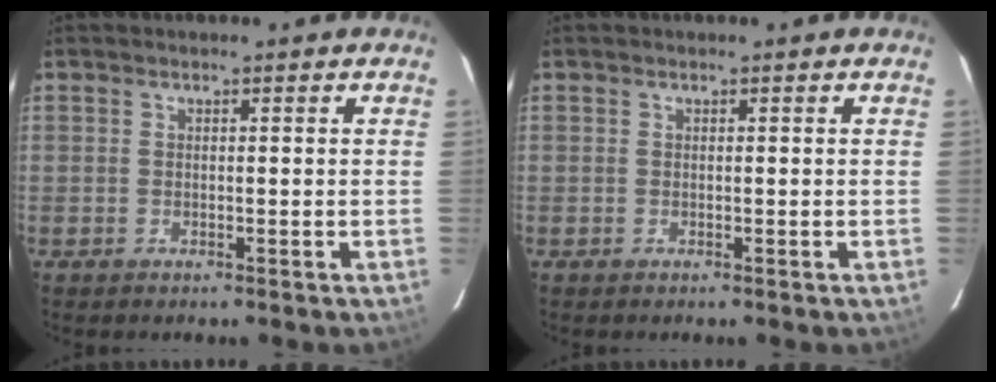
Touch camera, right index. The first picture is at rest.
{"total": 0.0}